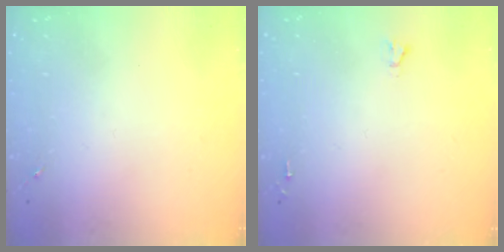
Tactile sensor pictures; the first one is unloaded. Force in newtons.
{"total": 1.6, "press": 1.6, "slide": 0.1}